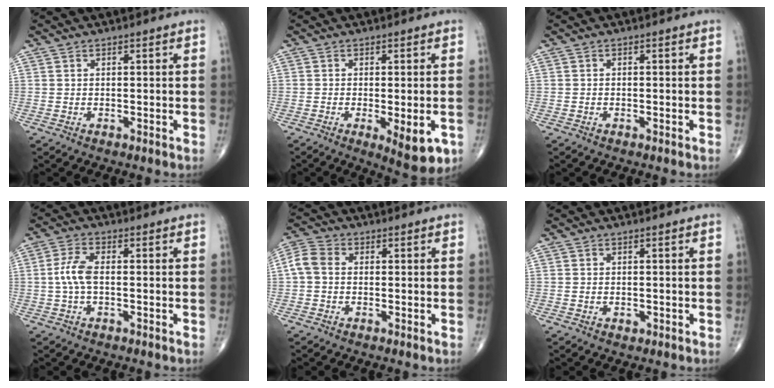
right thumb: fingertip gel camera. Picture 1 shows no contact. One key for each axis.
{"total": 8.3, "fx": -2.7, "fy": 2.7, "fz": 7.3, "tx": -0.094, "ty": -0.010, "tz": -0.033}
{"total": 0.0}
{"total": 4.7, "fx": -0.3, "fy": 2.0, "fz": 4.3, "tx": -0.106, "ty": 0.010, "tz": -0.011}
{"total": 4.7, "fx": 0.0, "fy": 3.5, "fz": 3.2, "tx": -0.070, "ty": 0.014, "tz": -0.012}
{"total": 1.0, "fx": -0.3, "fy": 0.7, "fz": 0.6, "tx": -0.010, "ty": 0.001, "tz": -0.003}